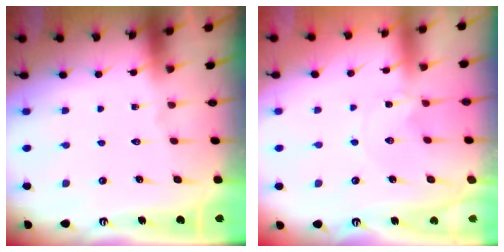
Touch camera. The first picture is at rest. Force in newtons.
{"total": 0.0}